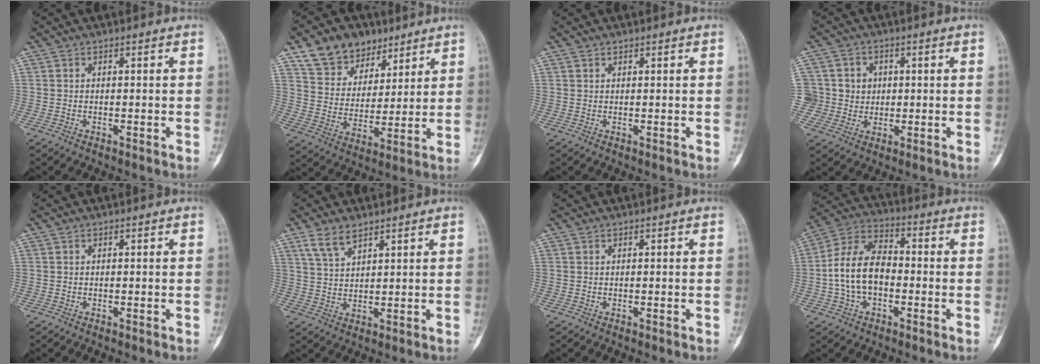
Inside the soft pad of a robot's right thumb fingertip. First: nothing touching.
{"total": 13.4, "force": [9.0, 8.9, 4.3], "torque": [-0.036, -0.038, 0.165]}
{"total": 0.6, "force": [0.5, 0.3, 0.1], "torque": [-0.003, -0.003, 0.008]}
{"total": 7.2, "force": [1.1, 7.1, 0.7], "torque": [0.029, 0.011, 0.019]}
{"total": 0.0}
{"total": 5.0, "force": [3.6, 2.2, 2.8], "torque": [-0.053, -0.014, 0.077]}
{"total": 0.0}
{"total": 12.6, "force": [-1.5, 8.2, 9.4], "torque": [-0.170, 0.039, -0.038]}